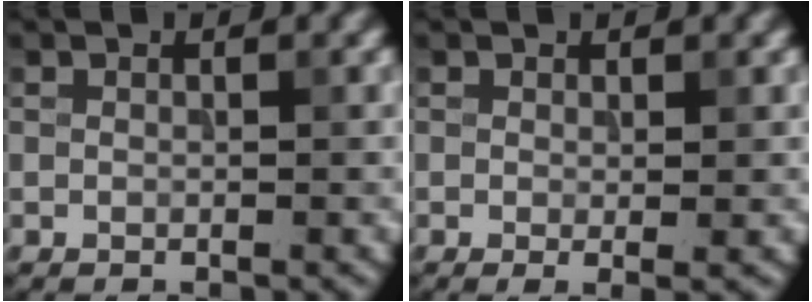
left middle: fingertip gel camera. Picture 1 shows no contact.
{"total": 1.1, "force": [0.0, 0.1, 1.1], "torque": [-0.015, -0.009, -0.001]}